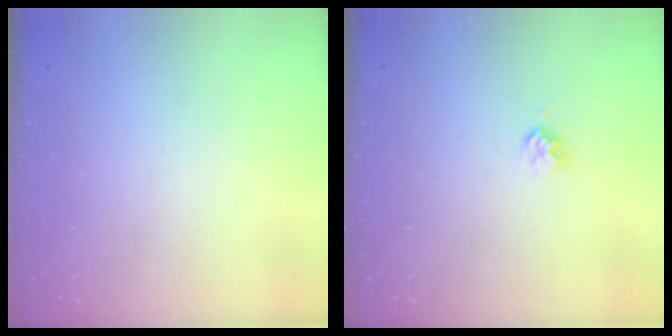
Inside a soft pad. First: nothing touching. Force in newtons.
{"total": 2.5, "press": 2.5, "slide": 0.3}